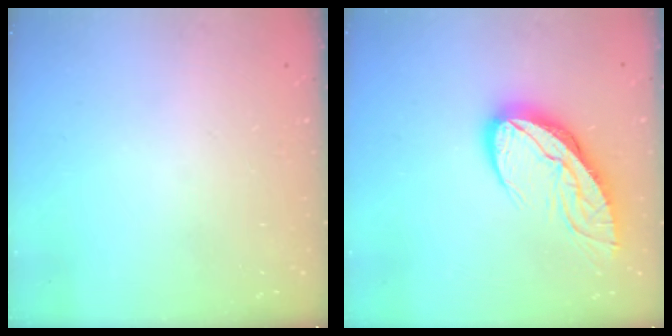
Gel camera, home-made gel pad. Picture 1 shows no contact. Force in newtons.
{"total": 11.7, "press": 11.6, "slide": 1.2}